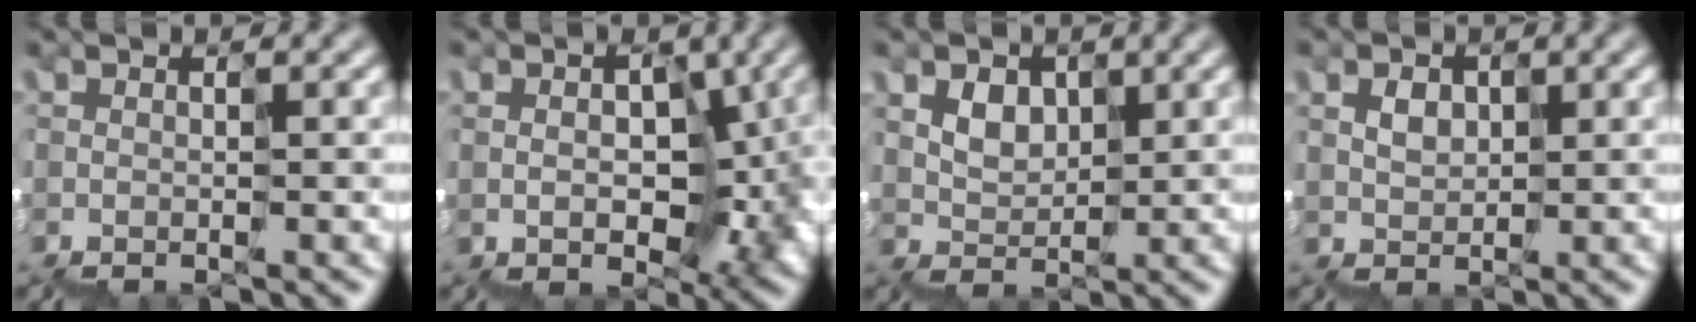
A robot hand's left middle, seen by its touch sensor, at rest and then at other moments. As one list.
[{"total": 7.5, "force": [-0.5, 4.9, 5.7], "torque": [-0.071, 0.016, -0.004]}, {"total": 2.3, "force": [1.5, 0.7, -1.5], "torque": [0.012, 0.018, 0.030]}, {"total": 1.5, "force": [0.8, 0.4, -1.2], "torque": [0.005, 0.019, 0.017]}]